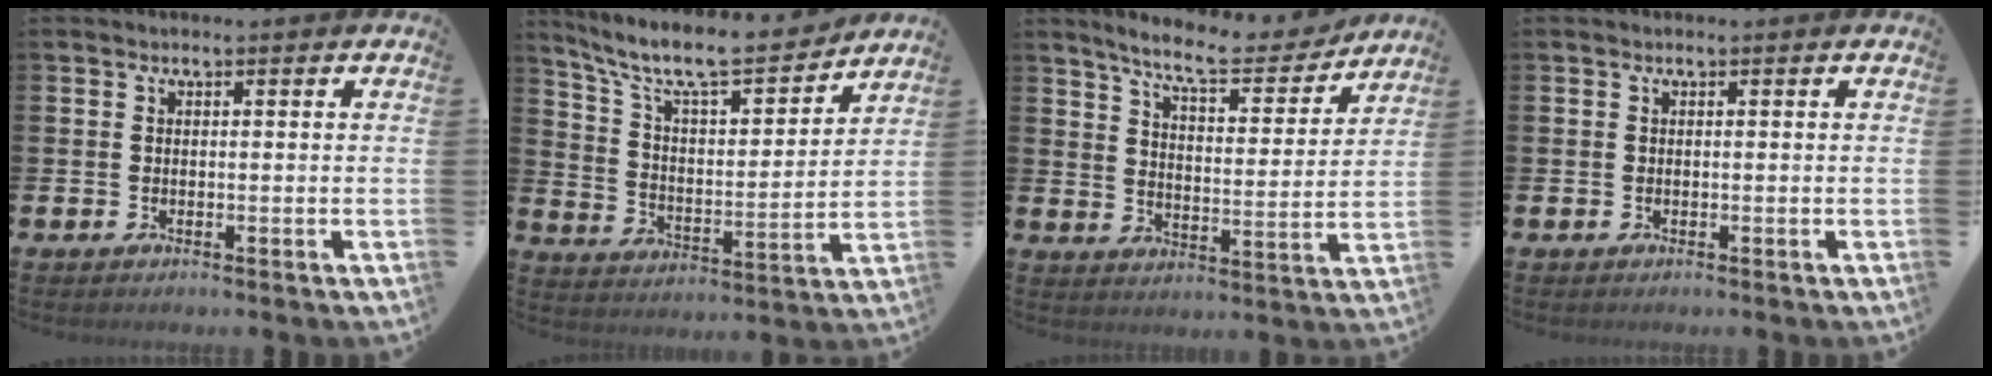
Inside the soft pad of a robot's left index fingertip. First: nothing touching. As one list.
[{"total": 10.0, "force": [8.8, 2.2, 4.2], "torque": [-0.112, -0.061, 0.146]}, {"total": 8.8, "force": [8.1, 1.4, 3.3], "torque": [-0.078, -0.051, 0.139]}, {"total": 0.0}]